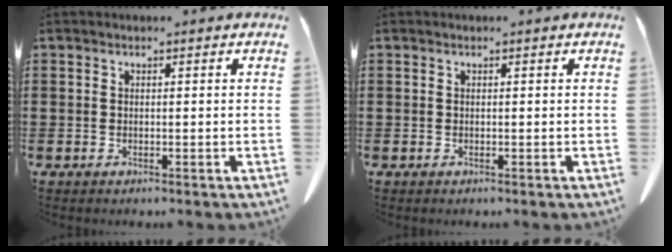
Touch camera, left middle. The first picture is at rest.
{"total": 0.0}